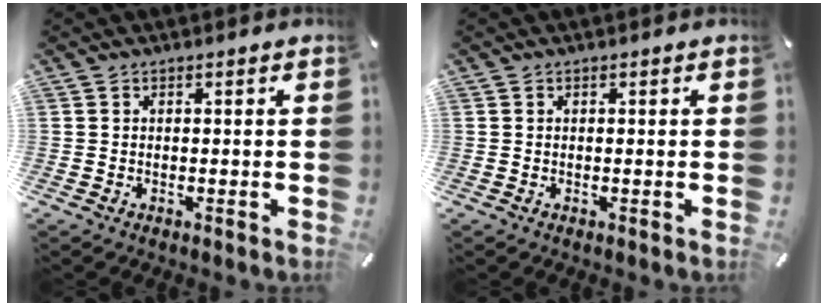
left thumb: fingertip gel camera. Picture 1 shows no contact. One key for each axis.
{"total": 0.0}